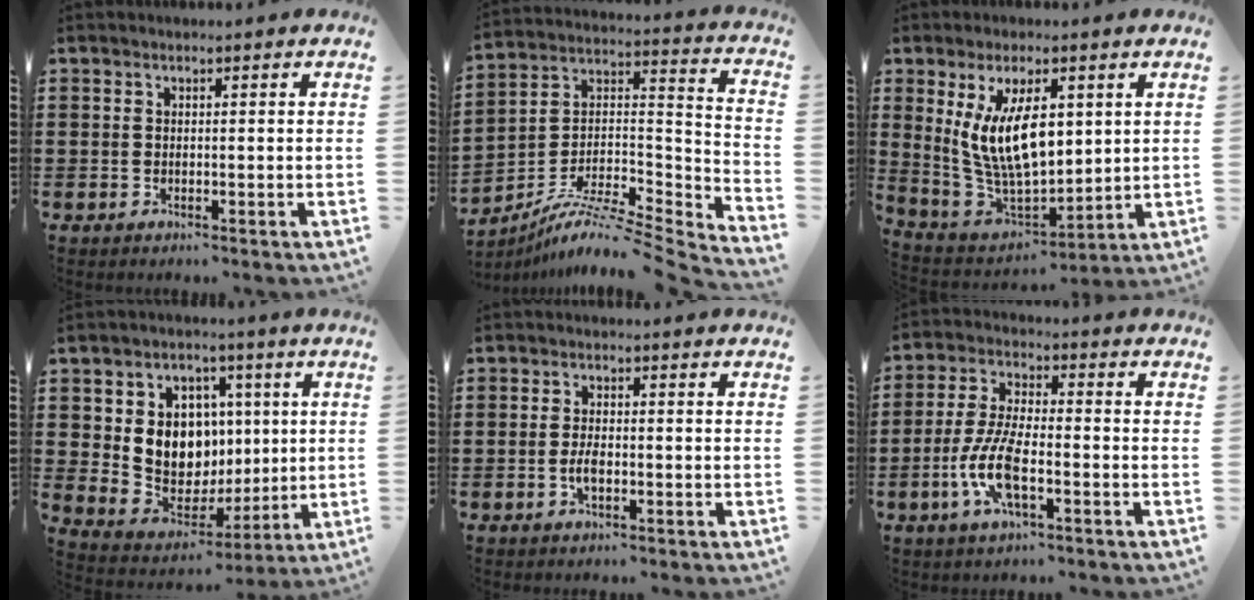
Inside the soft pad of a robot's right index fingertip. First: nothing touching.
{"total": 8.2, "force": [-6.7, 1.2, 4.7], "torque": [-0.091, -0.006, -0.138]}
{"total": 12.1, "force": [3.1, 5.4, 10.4], "torque": [-0.228, 0.001, 0.054]}
{"total": 9.7, "force": [2.2, 8.7, 3.6], "torque": [-0.081, -0.016, 0.047]}
{"total": 2.9, "force": [-1.0, 1.1, 2.4], "torque": [-0.059, -0.003, -0.022]}
{"total": 8.4, "force": [-3.0, 2.8, 7.4], "torque": [-0.168, -0.013, -0.060]}